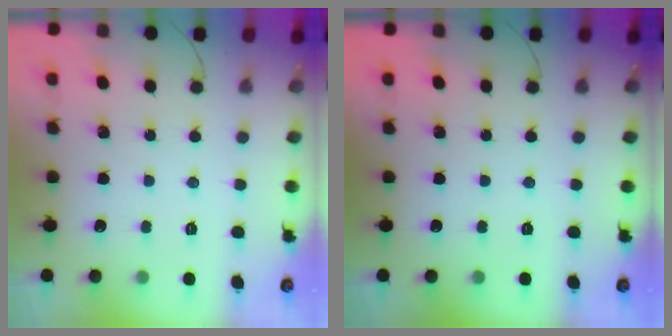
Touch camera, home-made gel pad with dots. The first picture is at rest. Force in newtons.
{"total": 0.0}